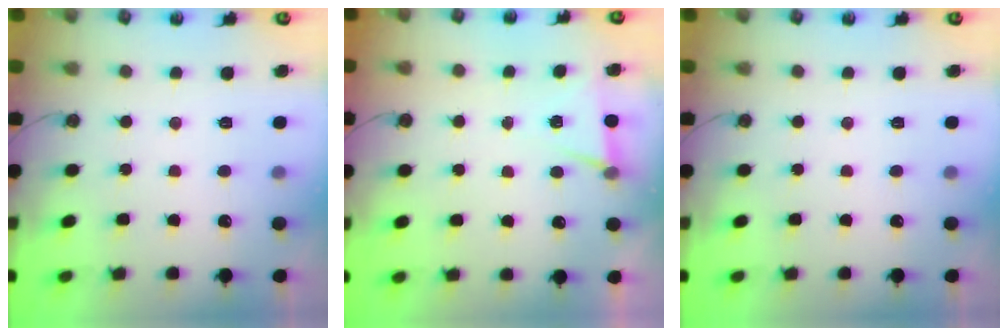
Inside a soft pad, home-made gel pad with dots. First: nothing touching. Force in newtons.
{"total": 5.0, "press": 2.2, "slide": 4.5}
{"total": 0.0}